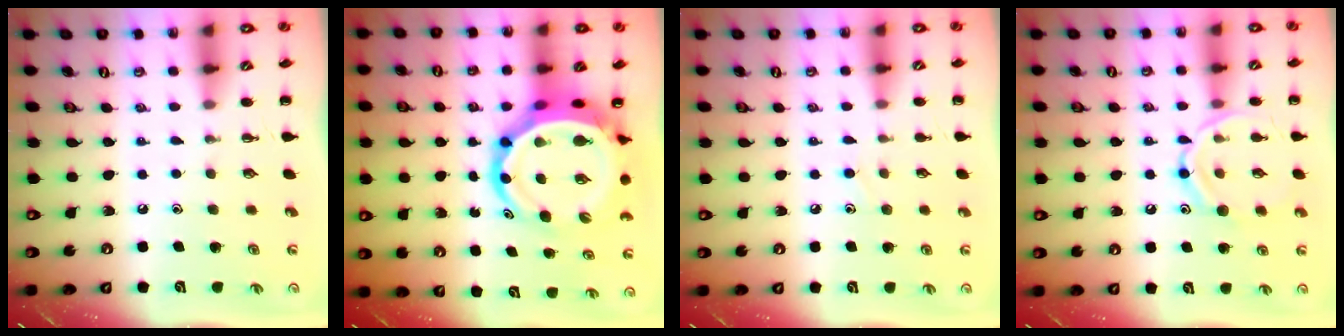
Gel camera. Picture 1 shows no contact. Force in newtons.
{"total": 11.7, "press": 11.3, "slide": 3.2}
{"total": 5.7, "press": 5.3, "slide": 1.9}
{"total": 13.0, "press": 13.0, "slide": 0.8}